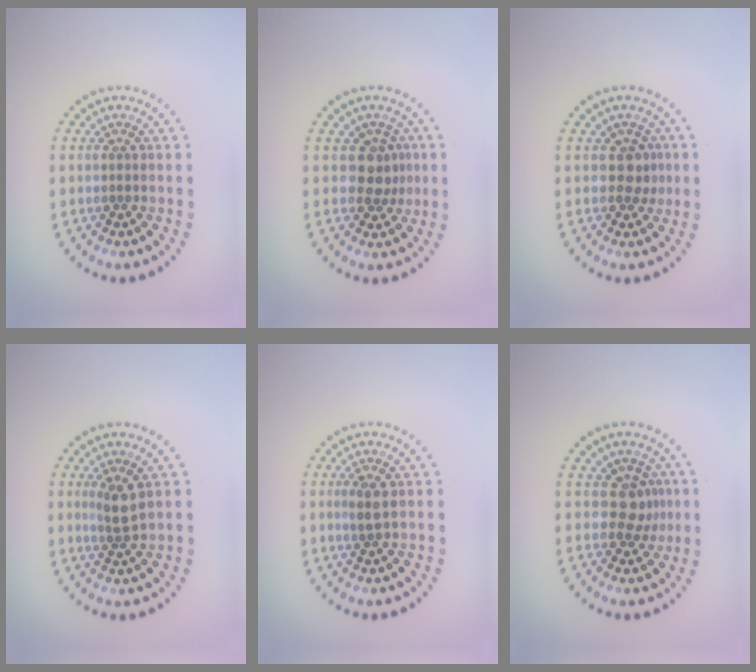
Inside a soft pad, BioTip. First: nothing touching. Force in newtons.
{"total": 2.6, "press": 2.1, "slide": 1.5}
{"total": 1.7, "press": 1.5, "slide": 0.7}
{"total": 2.1, "press": 1.8, "slide": 1.1}
{"total": 1.5, "press": 1.3, "slide": 0.6}
{"total": 2.2, "press": 1.7, "slide": 1.4}